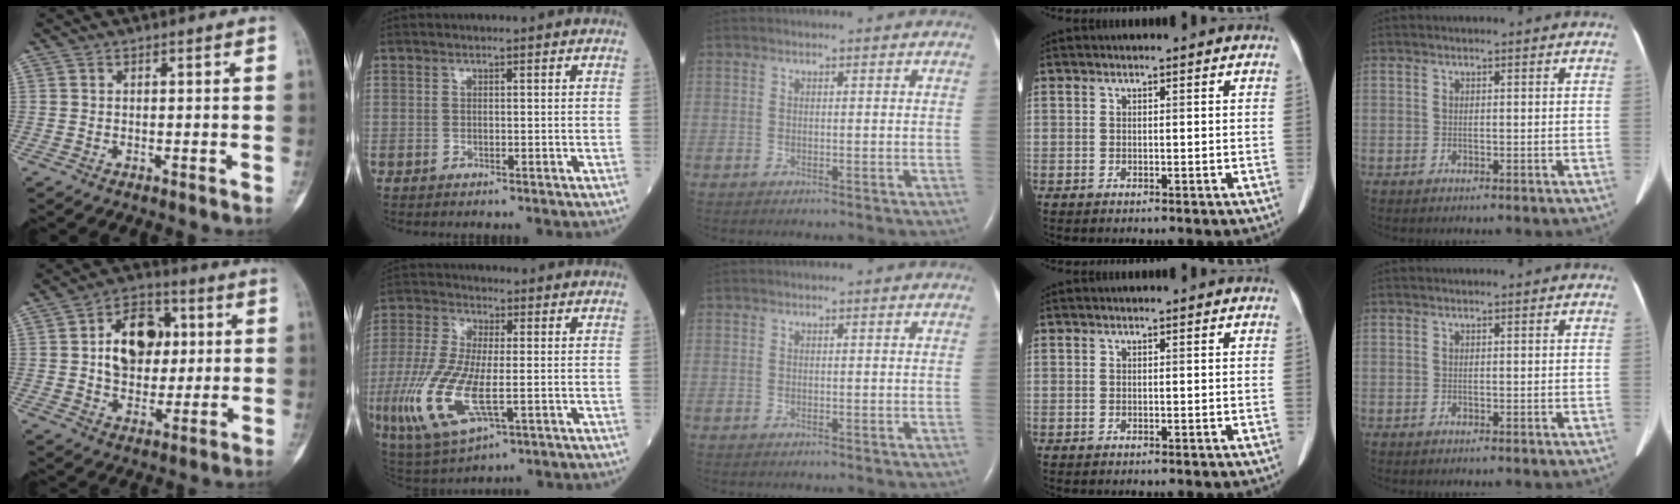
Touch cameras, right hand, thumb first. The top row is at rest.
{"thumb": {"total": 13.3, "force": [2.2, 9.6, 8.9], "torque": [-0.098, 0.005, 0.035]}, "index": {"total": 13.6, "force": [-3.3, 4.3, 12.4], "torque": [-0.282, -0.023, -0.056]}}